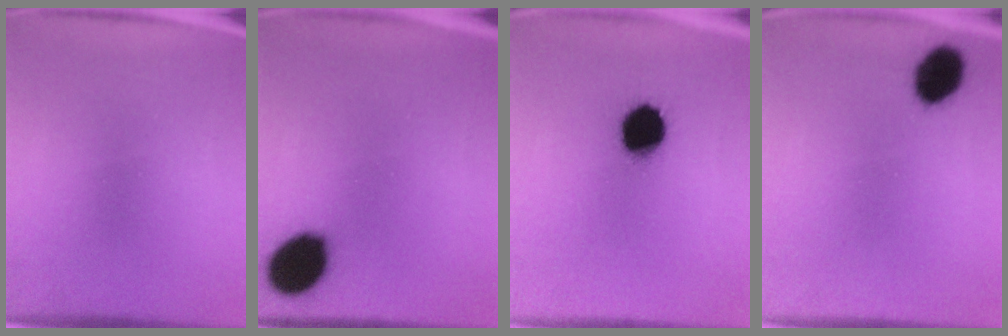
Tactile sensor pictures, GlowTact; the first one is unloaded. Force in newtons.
{"total": 12.0}
{"total": 11.1}
{"total": 7.5}